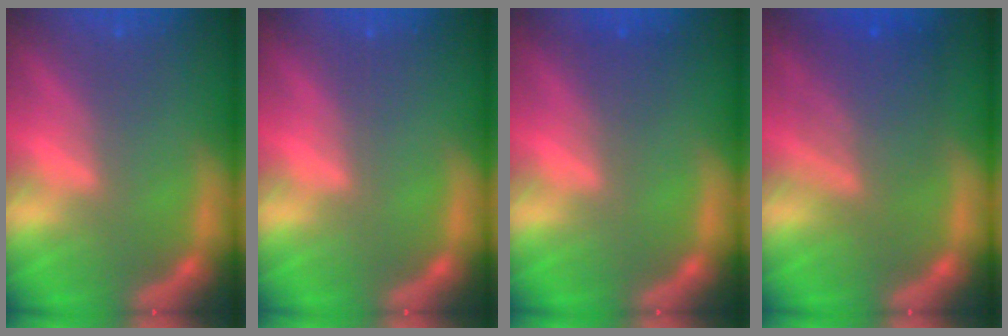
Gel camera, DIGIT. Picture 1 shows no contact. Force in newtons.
{"total": 0.0}
{"total": 1.5}
{"total": 6.1}